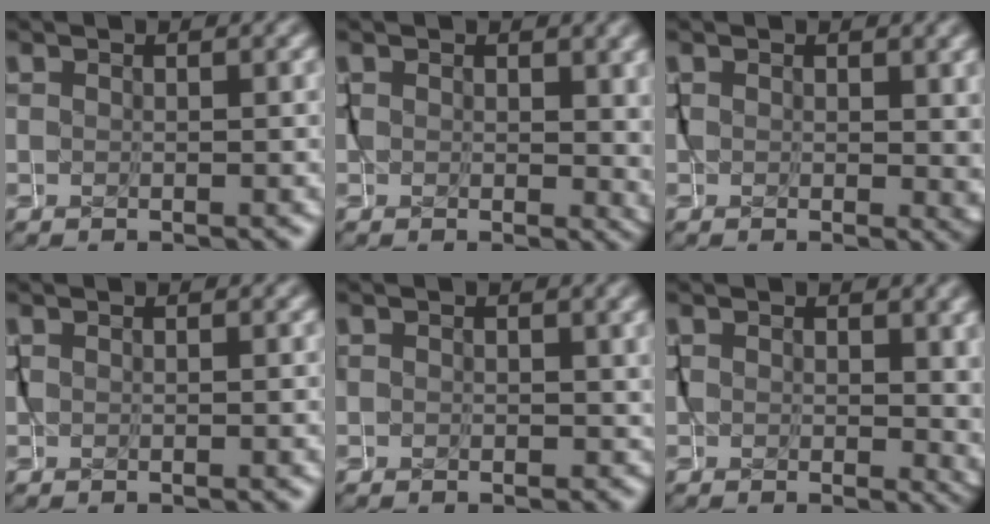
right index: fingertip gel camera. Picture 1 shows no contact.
{"total": 2.0, "force": [0.5, 1.2, 1.4], "torque": [-0.017, -0.007, 0.008]}
{"total": 1.8, "force": [0.3, 1.0, 1.5], "torque": [-0.012, -0.008, 0.006]}
{"total": 0.0}
{"total": 1.5, "force": [-0.4, 1.4, 0.4], "torque": [-0.012, -0.007, -0.006]}
{"total": 2.3, "force": [0.6, 1.3, 1.8], "torque": [-0.017, -0.008, 0.010]}